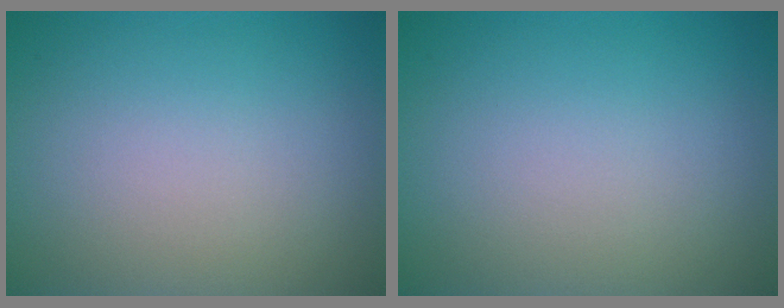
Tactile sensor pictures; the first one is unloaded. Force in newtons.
{"total": 0.0}